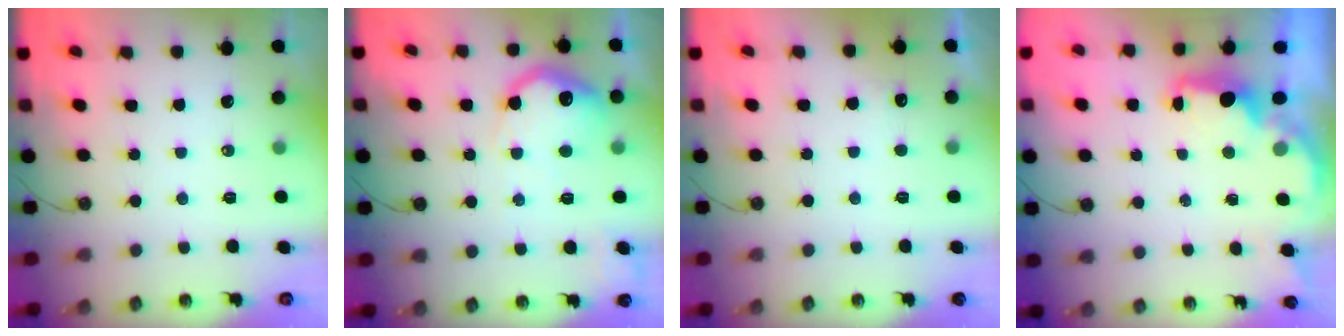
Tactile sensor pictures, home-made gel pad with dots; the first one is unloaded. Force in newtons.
{"total": 15.8, "press": 15.8, "slide": 0.9}
{"total": 4.0, "press": 3.8, "slide": 1.1}
{"total": 2.4, "press": 2.2, "slide": 0.8}